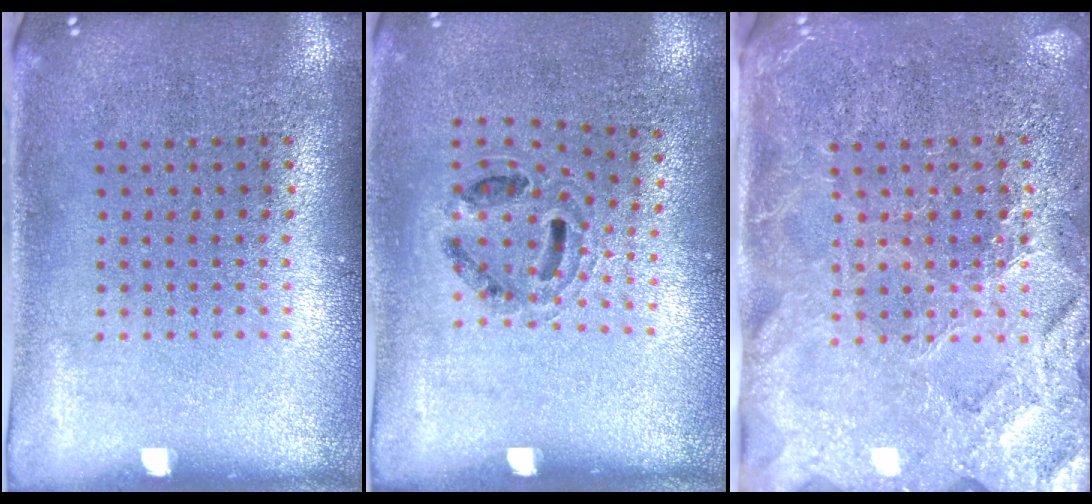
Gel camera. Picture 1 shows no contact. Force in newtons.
{"total": 1.0, "press": 0.8, "slide": 0.5}
{"total": 3.6, "press": 3.3, "slide": 1.4}